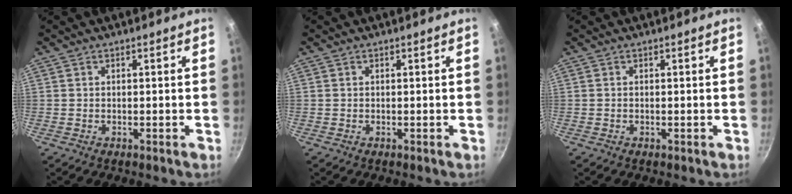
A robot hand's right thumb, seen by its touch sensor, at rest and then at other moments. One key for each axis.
{"total": 0.0}
{"total": 0.0}